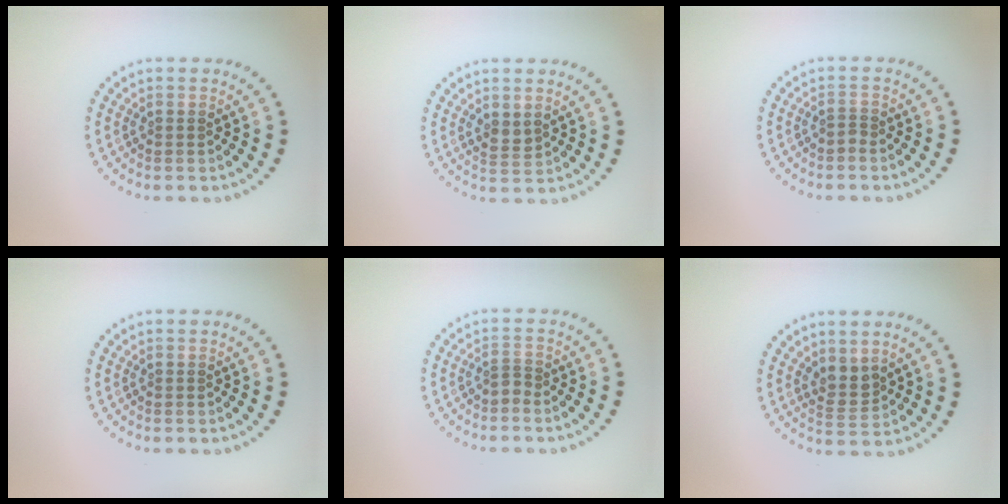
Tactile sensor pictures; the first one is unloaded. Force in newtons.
{"total": 1.3, "press": 1.1, "slide": 0.6}
{"total": 0.6, "press": 0.3, "slide": 0.5}
{"total": 0.0}
{"total": 1.0, "press": 0.6, "slide": 0.8}
{"total": 2.2, "press": 1.8, "slide": 1.3}